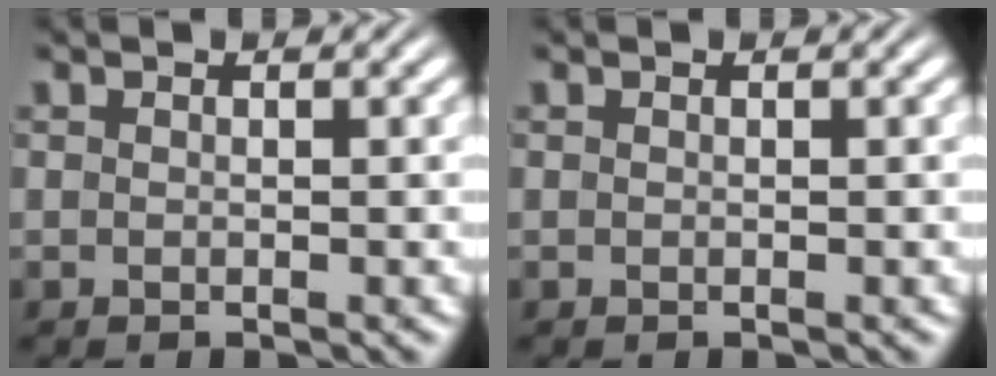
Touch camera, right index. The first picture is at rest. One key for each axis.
{"total": 0.0}